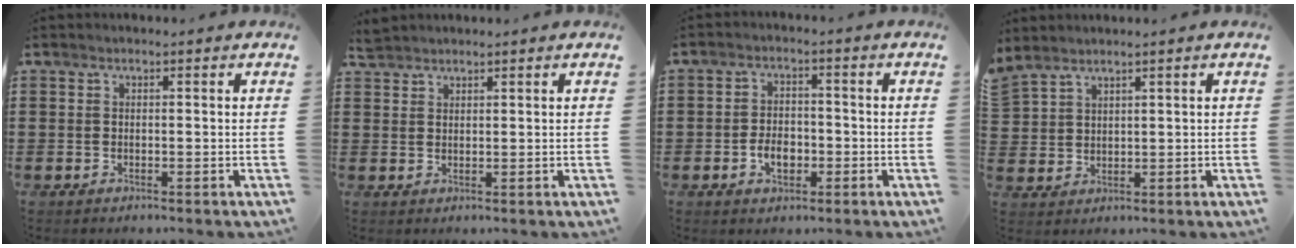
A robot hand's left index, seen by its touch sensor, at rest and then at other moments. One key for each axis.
{"total": 2.2, "fx": 2.2, "fy": 0.4, "fz": 0.3, "tx": -0.010, "ty": 0.002, "tz": 0.043}
{"total": 4.0, "fx": -1.5, "fy": 2.6, "fz": 2.6, "tx": -0.050, "ty": 0.003, "tz": -0.029}
{"total": 2.9, "fx": 2.6, "fy": 1.2, "fz": 0.0, "tx": -0.012, "ty": -0.001, "tz": 0.051}